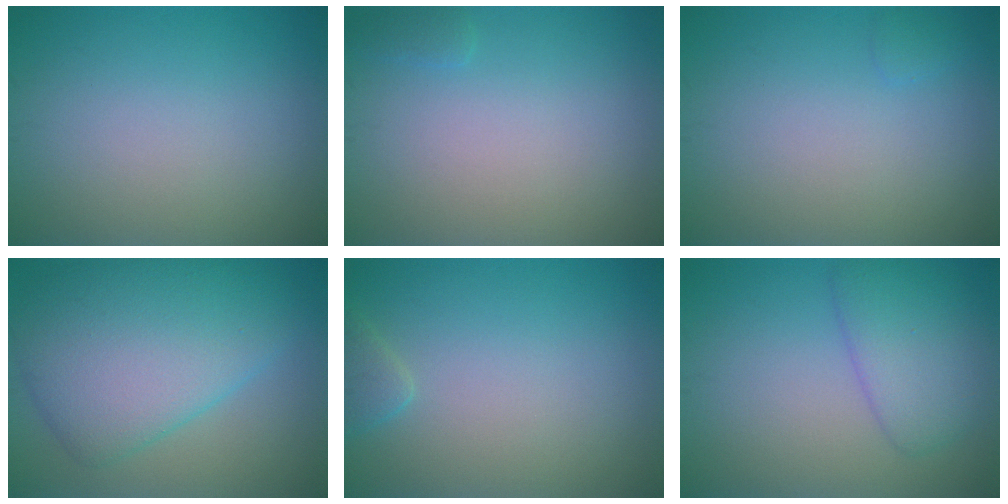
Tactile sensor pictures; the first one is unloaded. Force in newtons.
{"total": 0.7, "press": 0.7, "slide": 0.0}
{"total": 0.6, "press": 0.6, "slide": 0.1}
{"total": 9.3, "press": 9.3, "slide": 0.1}
{"total": 1.3, "press": 1.3, "slide": 0.1}
{"total": 3.9, "press": 3.9, "slide": 0.2}